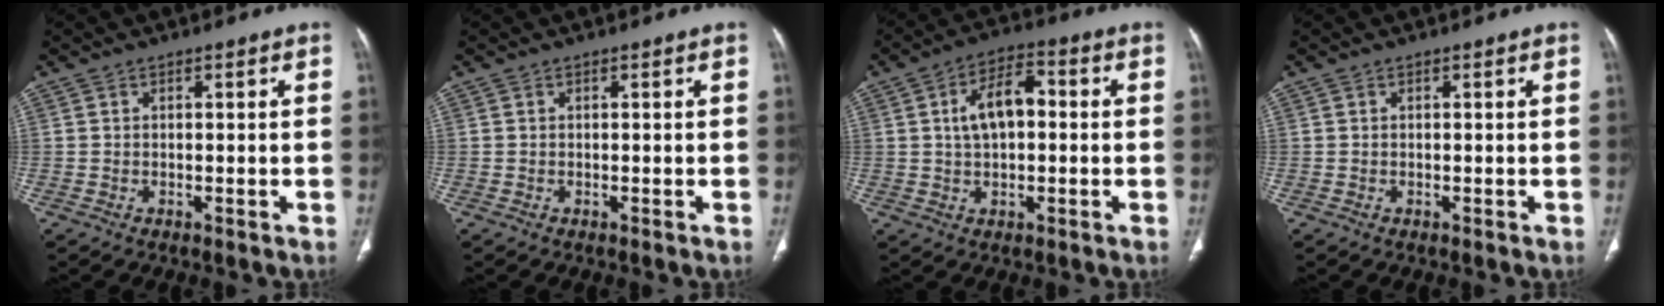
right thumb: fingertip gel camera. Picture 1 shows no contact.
{"total": 0.0}
{"total": 9.0, "force": [1.0, 5.0, 7.4], "torque": [-0.122, 0.022, 0.011]}
{"total": 0.0}